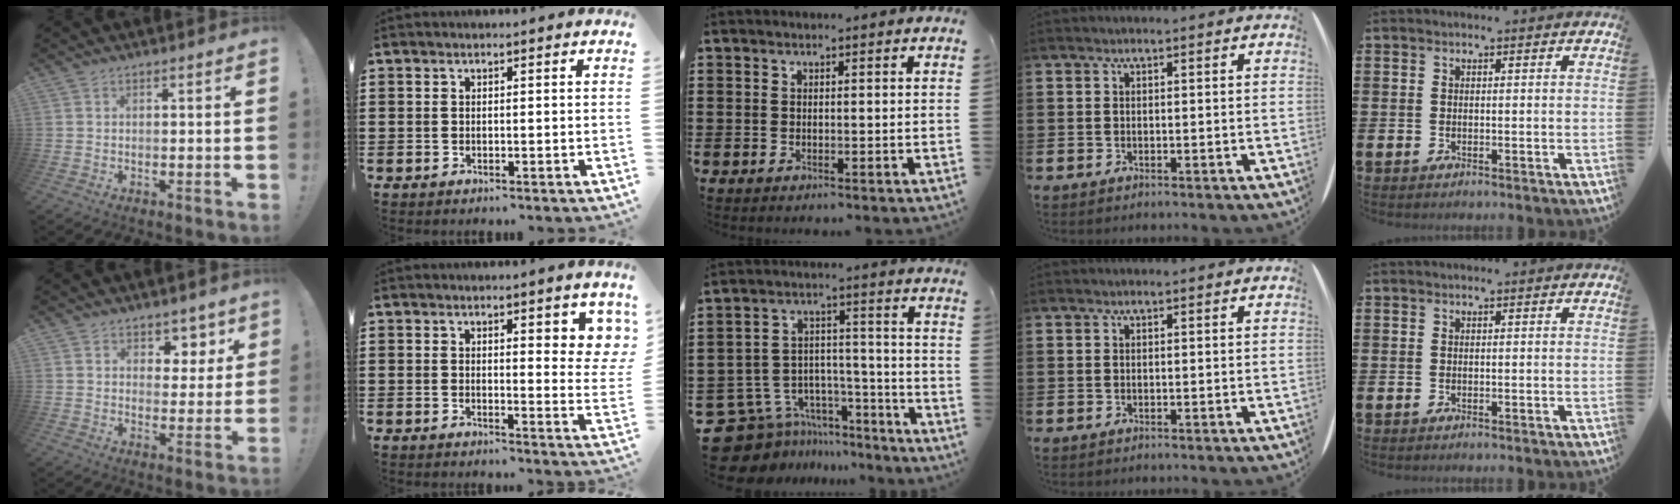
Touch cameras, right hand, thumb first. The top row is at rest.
{"thumb": {"total": 6.2, "force": [4.2, 4.4, 1.0], "torque": [0.000, -0.037, 0.081]}, "index": {"total": 3.7, "force": [2.3, 1.1, 2.7], "torque": [-0.037, -0.011, 0.035]}, "middle": {"total": 9.0, "force": [-7.0, 5.4, 1.5], "torque": [-0.057, 0.016, -0.135]}}